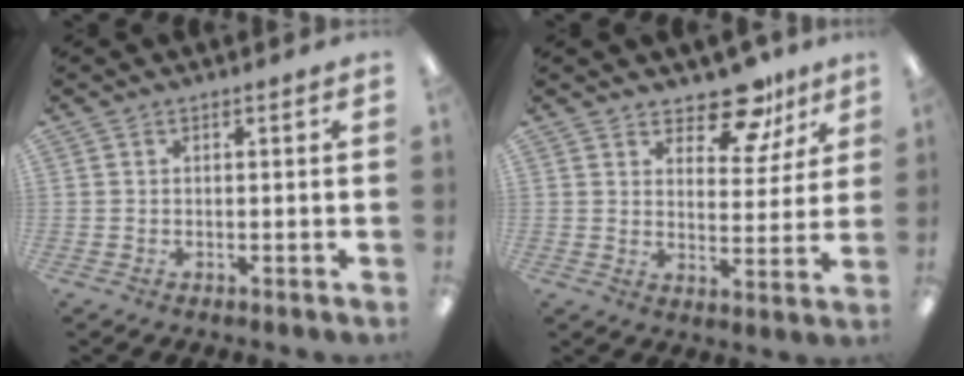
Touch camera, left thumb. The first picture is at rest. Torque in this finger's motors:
{"motor_torque": [0.12, 0.26, -0.42, -0.11, 0.03]}